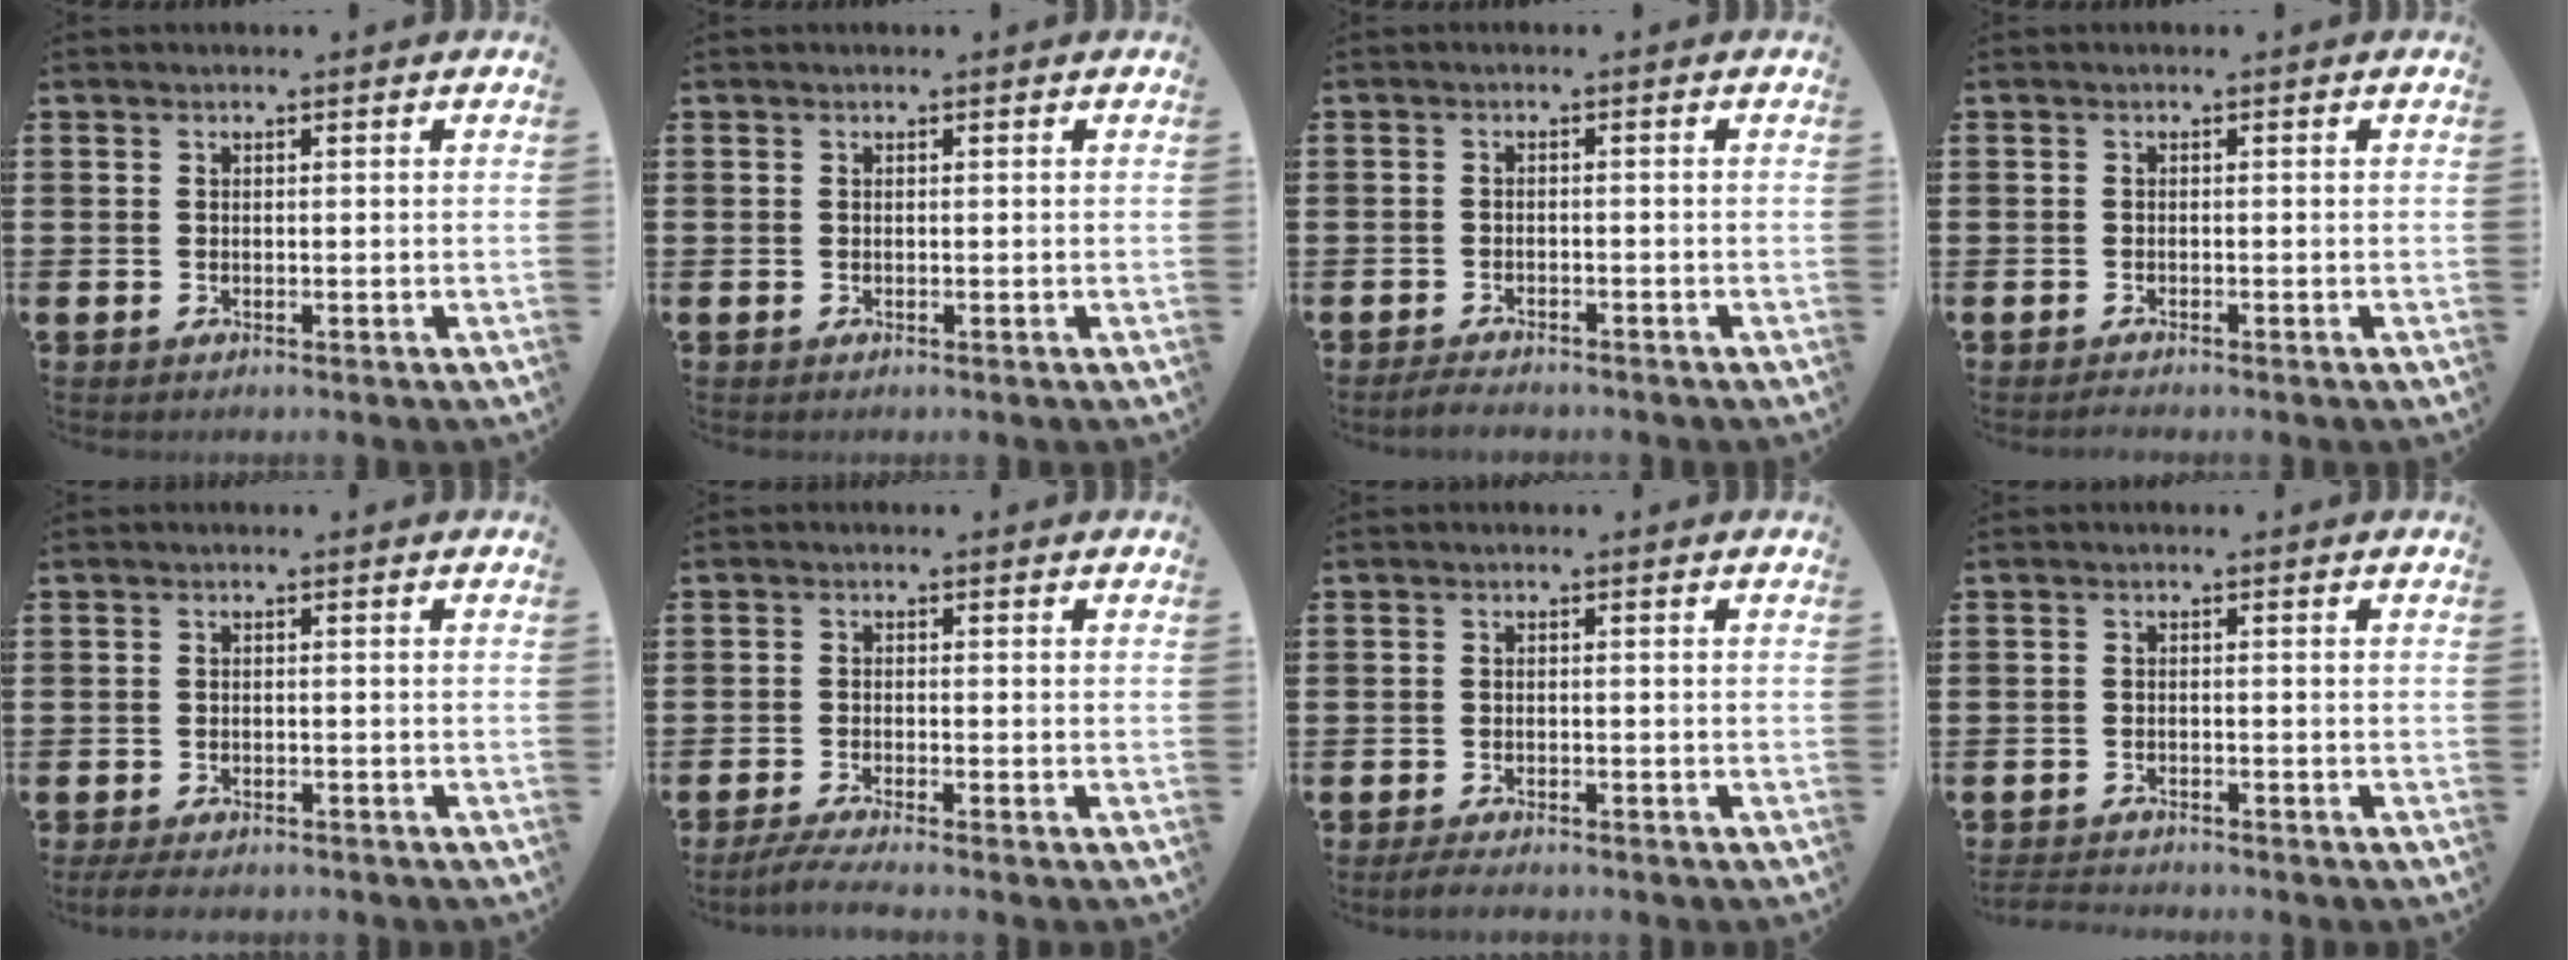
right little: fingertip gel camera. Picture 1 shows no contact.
{"total": 0.0}
{"total": 1.6, "force": [-1.5, 0.2, 0.3], "torque": [-0.010, 0.003, -0.031]}
{"total": 0.6, "force": [-0.5, 0.0, 0.3], "torque": [-0.006, -0.002, -0.010]}
{"total": 1.4, "force": [-1.3, 0.3, 0.5], "torque": [-0.012, 0.003, -0.027]}
{"total": 2.1, "force": [-1.7, 0.0, 1.4], "torque": [-0.022, 0.000, -0.029]}
{"total": 1.5, "force": [-1.3, 0.3, 0.7], "torque": [-0.014, 0.003, -0.026]}
{"total": 1.5, "force": [-1.5, 0.0, 0.0], "torque": [-0.003, 0.000, -0.031]}